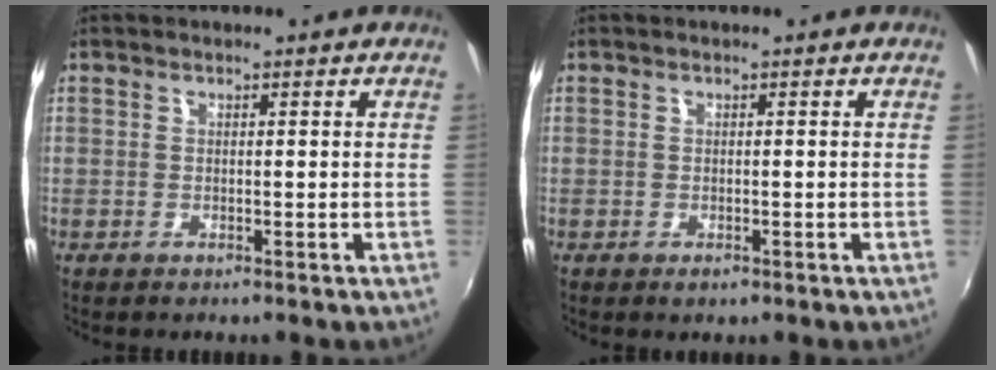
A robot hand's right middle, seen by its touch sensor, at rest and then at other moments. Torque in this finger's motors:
{"motor_torque": [-0.10, -0.30, -0.04, 0.00]}